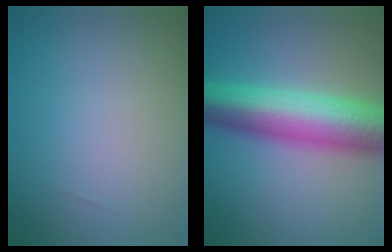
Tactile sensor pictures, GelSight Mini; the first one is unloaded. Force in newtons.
{"total": 10.4, "press": 10.4, "slide": 0.1}